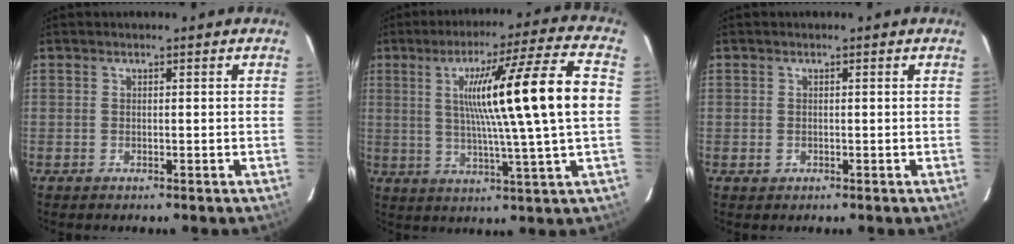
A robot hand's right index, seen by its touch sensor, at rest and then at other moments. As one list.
[{"total": 17.8, "force": [2.3, -1.7, 17.6], "torque": [-0.275, 0.008, 0.031]}, {"total": 0.9, "force": [-0.2, 0.8, 0.1], "torque": [0.001, 0.003, -0.001]}]